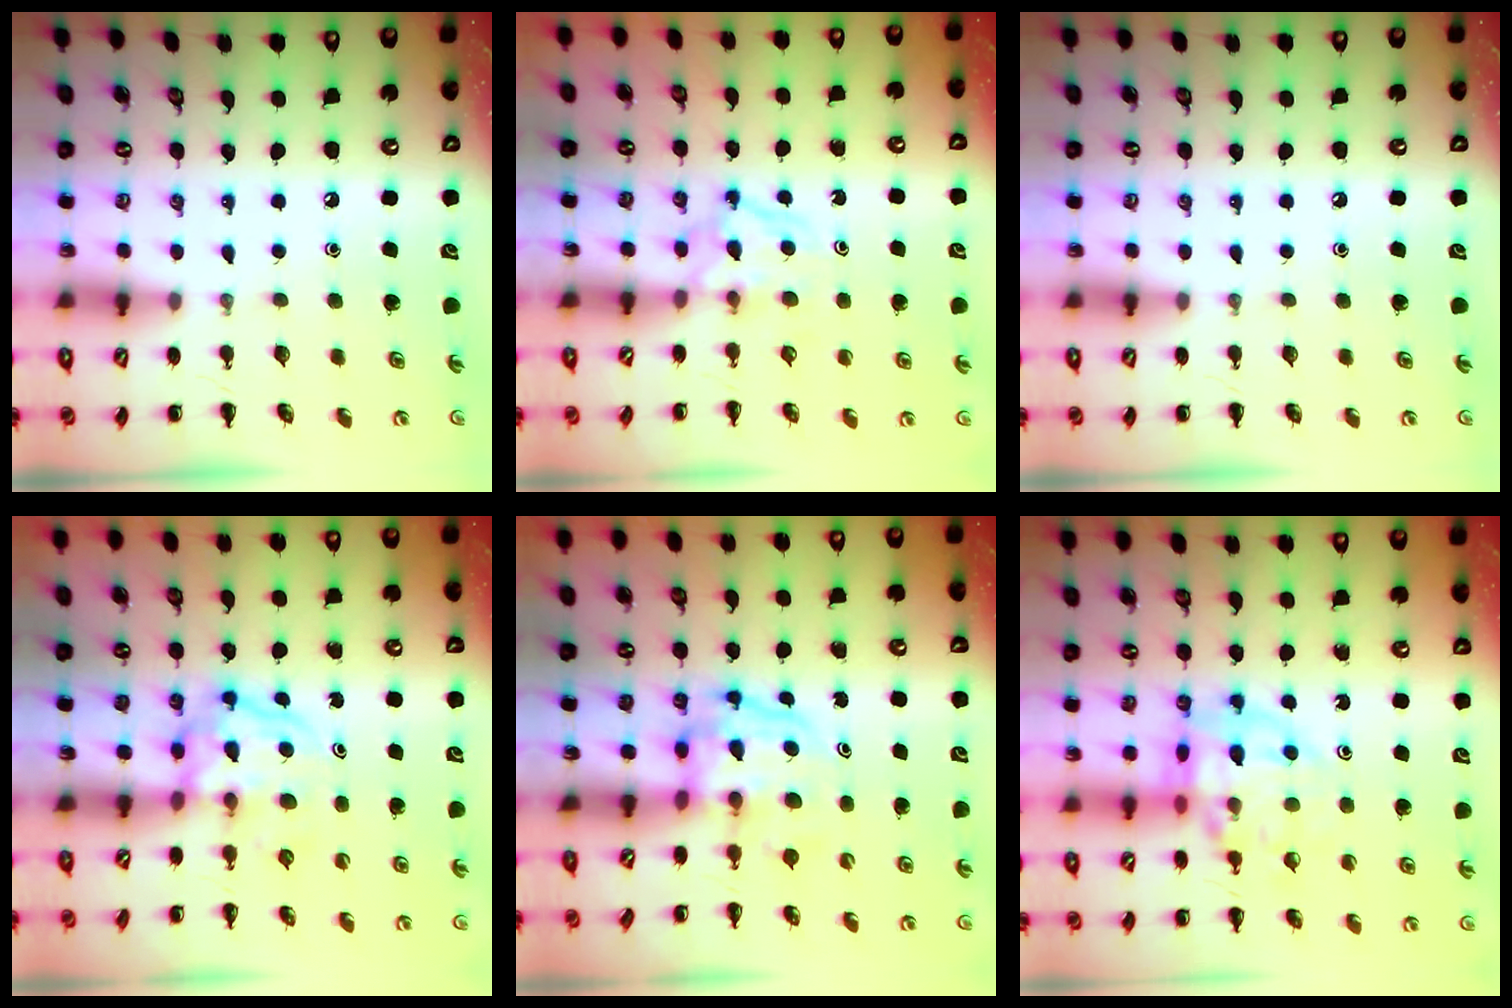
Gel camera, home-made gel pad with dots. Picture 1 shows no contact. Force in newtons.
{"total": 4.5, "press": 4.4, "slide": 0.4}
{"total": 0.0}
{"total": 3.8, "press": 3.7, "slide": 0.4}
{"total": 3.9, "press": 3.9, "slide": 0.6}
{"total": 13.4, "press": 13.1, "slide": 3.1}